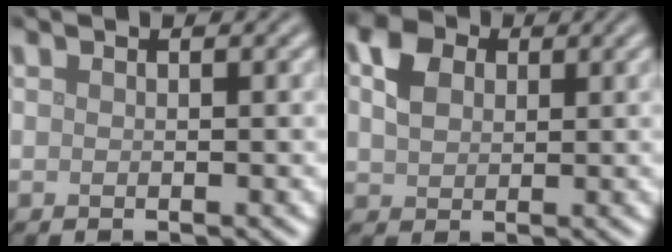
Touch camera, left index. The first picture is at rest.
{"total": 3.4, "force": [1.1, 2.6, 1.9], "torque": [-0.047, 0.007, 0.017]}